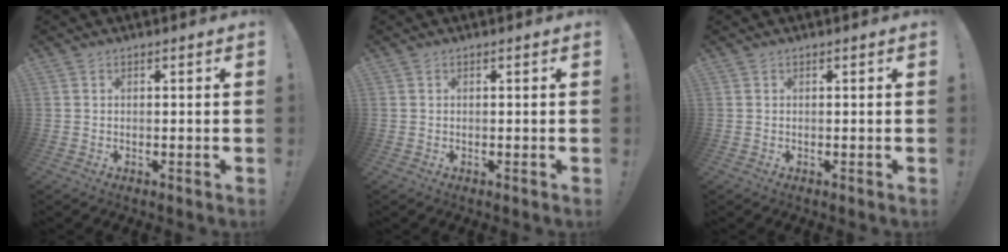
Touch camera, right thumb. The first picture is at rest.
{"total": 0.0}
{"total": 0.0}